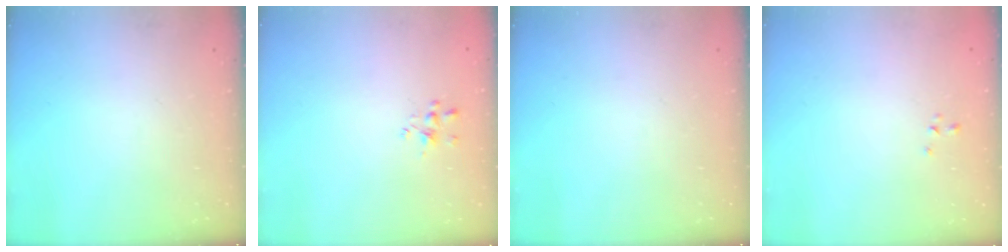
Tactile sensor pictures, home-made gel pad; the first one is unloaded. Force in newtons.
{"total": 1.6, "press": 1.5, "slide": 0.5}
{"total": 0.0}
{"total": 0.6, "press": 0.3, "slide": 0.5}